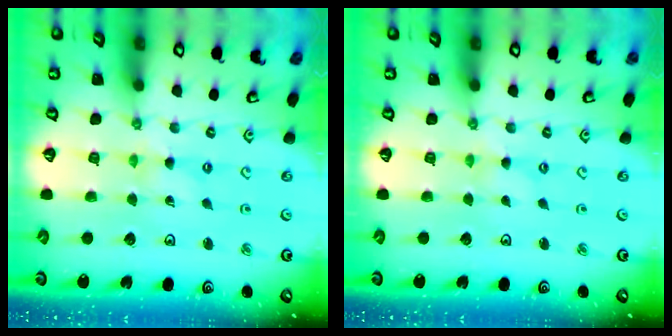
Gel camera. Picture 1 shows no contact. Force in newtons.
{"total": 0.5, "press": 0.5, "slide": 0.1}